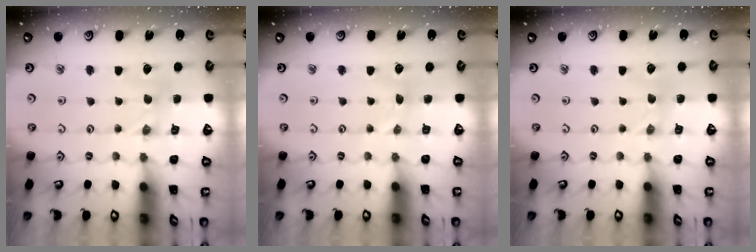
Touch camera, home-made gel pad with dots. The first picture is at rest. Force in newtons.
{"total": 1.3, "press": 1.2, "slide": 0.2}
{"total": 0.0}